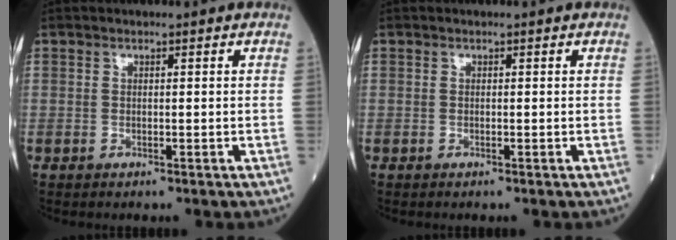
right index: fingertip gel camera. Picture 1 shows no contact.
{"total": 0.0}